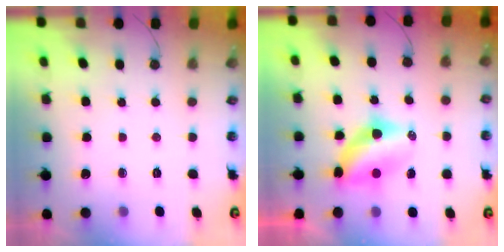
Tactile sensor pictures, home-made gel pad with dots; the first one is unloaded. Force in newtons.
{"total": 6.6, "press": 6.6, "slide": 0.8}